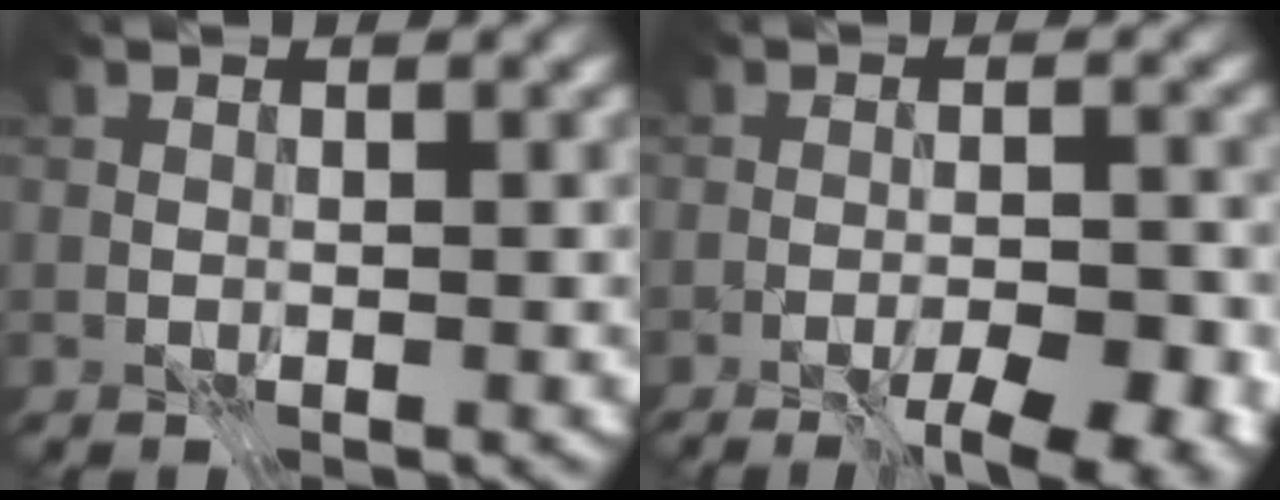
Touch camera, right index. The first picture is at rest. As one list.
[{"total": 6.6, "force": [-4.4, 1.3, 4.7], "torque": [-0.065, -0.006, -0.055]}]